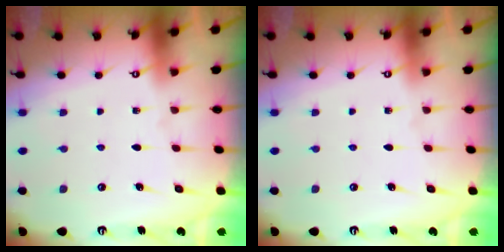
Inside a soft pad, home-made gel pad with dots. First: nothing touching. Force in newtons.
{"total": 0.0}